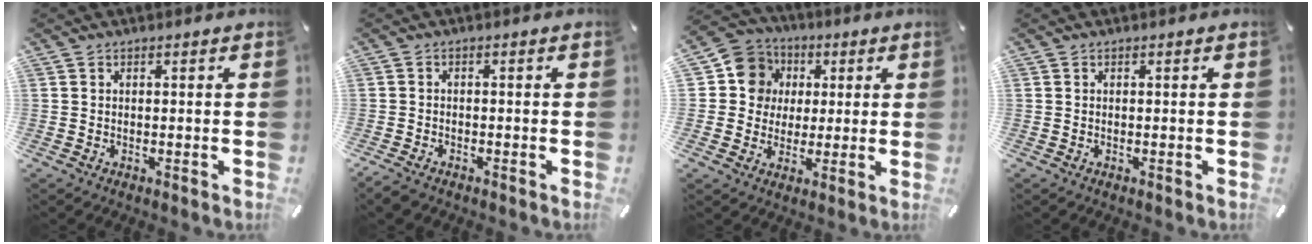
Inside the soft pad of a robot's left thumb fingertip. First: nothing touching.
{"total": 2.0, "force": [-1.6, 0.9, 0.8], "torque": [-0.021, 0.005, -0.033]}
{"total": 10.6, "force": [1.5, 10.3, 2.4], "torque": [-0.035, -0.002, 0.031]}
{"total": 0.0}